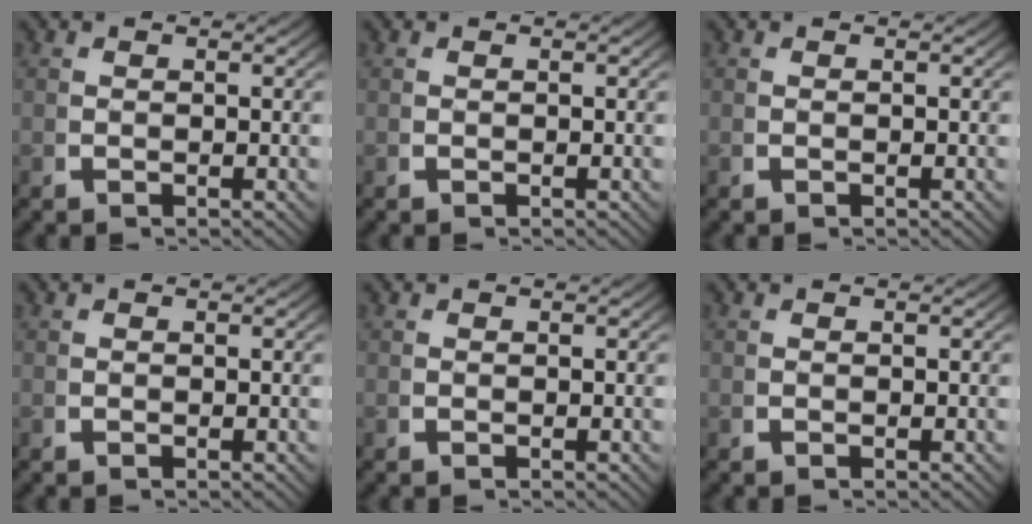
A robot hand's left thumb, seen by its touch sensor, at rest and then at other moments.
{"total": 0.0}
{"total": 0.0}
{"total": 0.0}
{"total": 0.0}
{"total": 0.0}